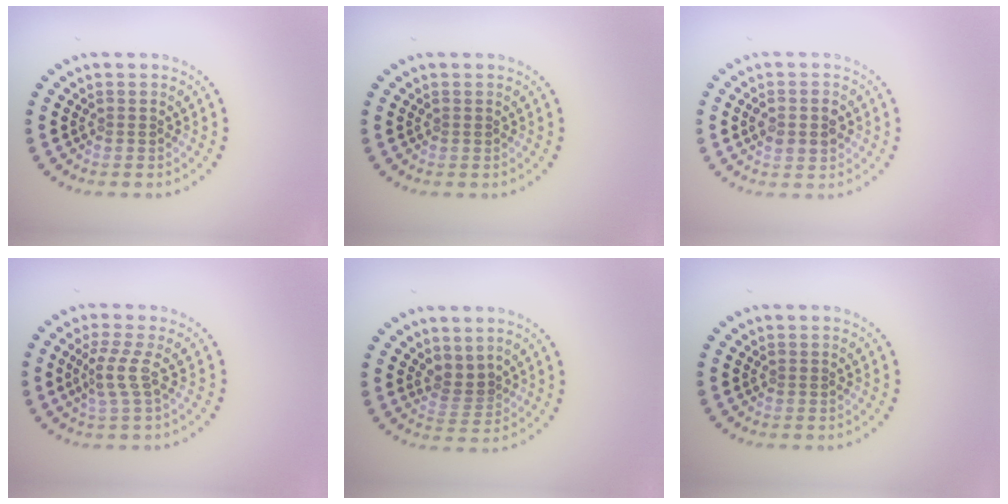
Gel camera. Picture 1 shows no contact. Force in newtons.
{"total": 0.0}
{"total": 2.9, "press": 2.9, "slide": 0.1}
{"total": 2.4, "press": 1.5, "slide": 1.8}
{"total": 1.9, "press": 1.4, "slide": 1.4}
{"total": 0.0}